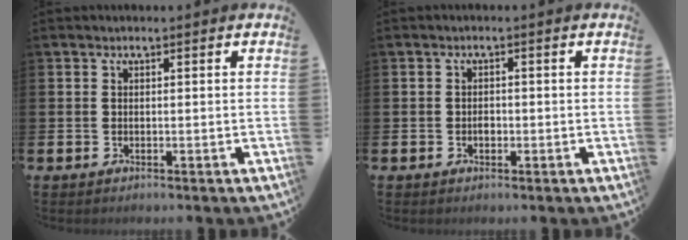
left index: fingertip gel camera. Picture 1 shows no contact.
{"total": 1.4, "force": [-0.4, 0.9, 0.9], "torque": [-0.008, 0.001, -0.011]}